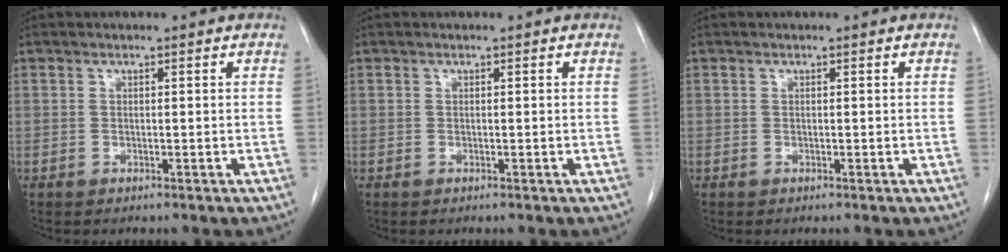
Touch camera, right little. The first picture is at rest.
{"total": 0.0}
{"total": 0.0}